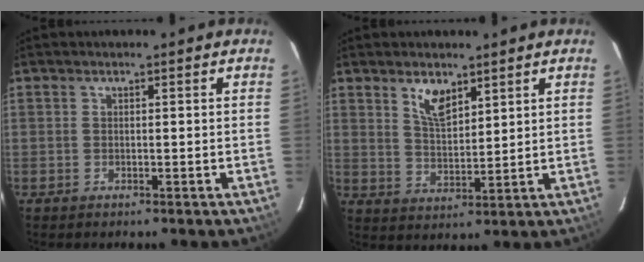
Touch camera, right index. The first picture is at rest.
{"total": 5.8, "force": [3.8, 2.5, 3.7], "torque": [-0.064, 0.000, 0.074]}